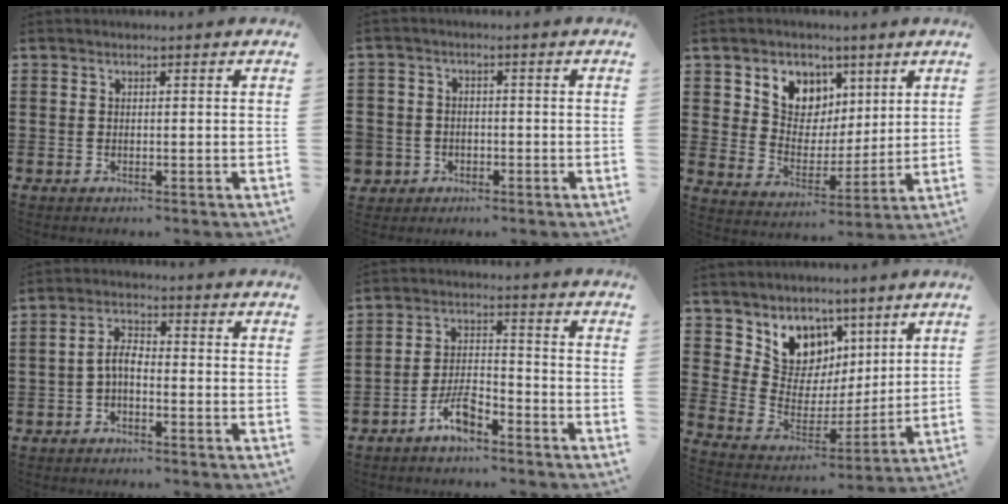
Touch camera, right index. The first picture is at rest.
{"total": 3.2, "force": [-1.6, 2.7, 0.2], "torque": [-0.024, 0.005, -0.038]}
{"total": 7.0, "force": [4.2, 5.5, 0.9], "torque": [-0.052, -0.024, 0.077]}
{"total": 3.4, "force": [-1.3, 1.4, 2.8], "torque": [-0.074, 0.003, -0.033]}
{"total": 5.9, "force": [-4.3, 1.9, 3.5], "torque": [-0.079, 0.010, -0.084]}
{"total": 8.7, "force": [6.1, 6.1, 1.2], "torque": [-0.065, -0.060, 0.114]}